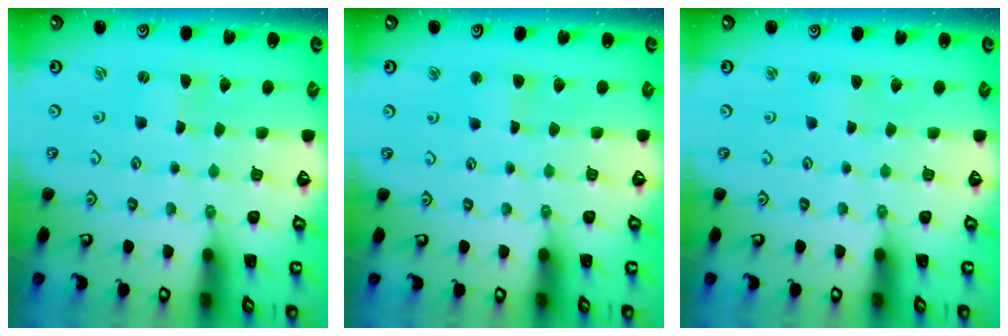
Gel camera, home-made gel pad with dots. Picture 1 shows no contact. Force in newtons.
{"total": 3.0, "press": 3.0, "slide": 0.3}
{"total": 1.5, "press": 1.4, "slide": 0.2}